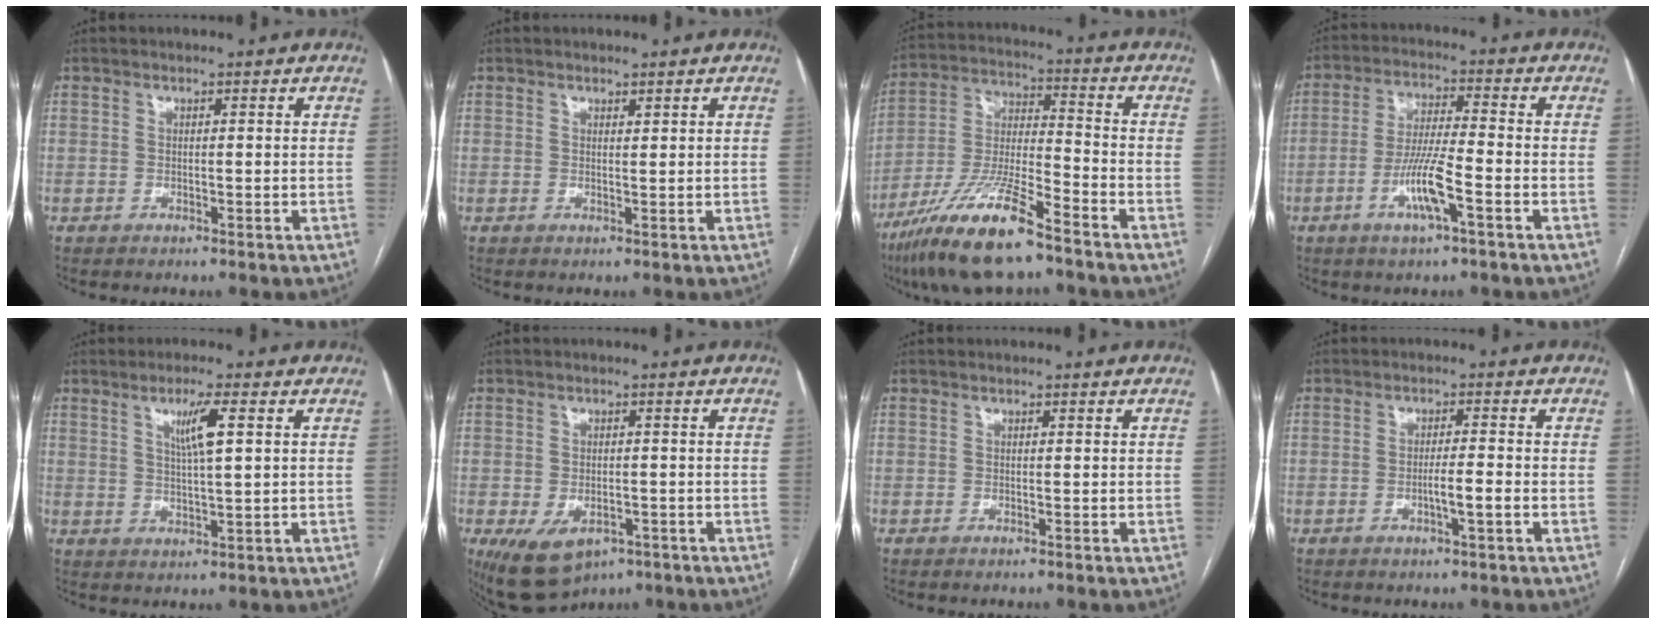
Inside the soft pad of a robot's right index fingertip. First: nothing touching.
{"total": 0.5, "force": [0.5, 0.1, 0.2], "torque": [-0.005, -0.005, 0.008]}
{"total": 15.1, "force": [-10.3, 2.1, 10.8], "torque": [-0.222, -0.022, -0.190]}
{"total": 8.4, "force": [-3.4, 0.7, 7.7], "torque": [-0.152, -0.003, -0.064]}
{"total": 5.0, "force": [1.8, 0.0, 4.7], "torque": [-0.083, -0.002, 0.033]}
{"total": 8.6, "force": [-4.6, 5.1, 5.2], "torque": [-0.090, -0.005, -0.060]}
{"total": 0.0}
{"total": 3.2, "force": [-1.1, 0.0, 3.0], "torque": [-0.050, -0.001, -0.019]}